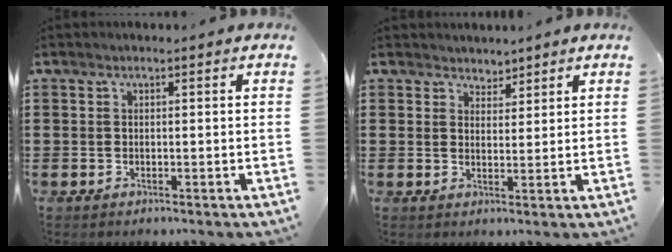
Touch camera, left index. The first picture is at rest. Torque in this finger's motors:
{"motor_torque": [-0.02, -0.02, 0.00, -0.02]}